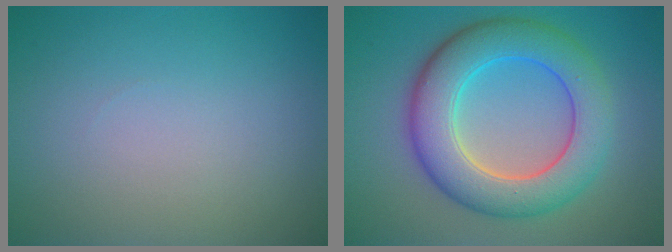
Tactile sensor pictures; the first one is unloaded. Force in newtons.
{"total": 8.4, "press": 8.4, "slide": 0.1}